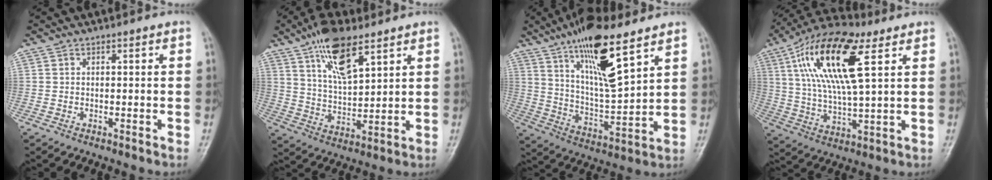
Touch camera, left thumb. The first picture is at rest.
{"total": 12.1, "force": [7.2, 4.5, 8.7], "torque": [-0.141, -0.032, 0.137]}
{"total": 16.7, "force": [10.2, 4.3, 12.5], "torque": [-0.206, -0.055, 0.193]}
{"total": 18.9, "force": [7.2, 6.2, 16.4], "torque": [-0.310, -0.004, 0.127]}